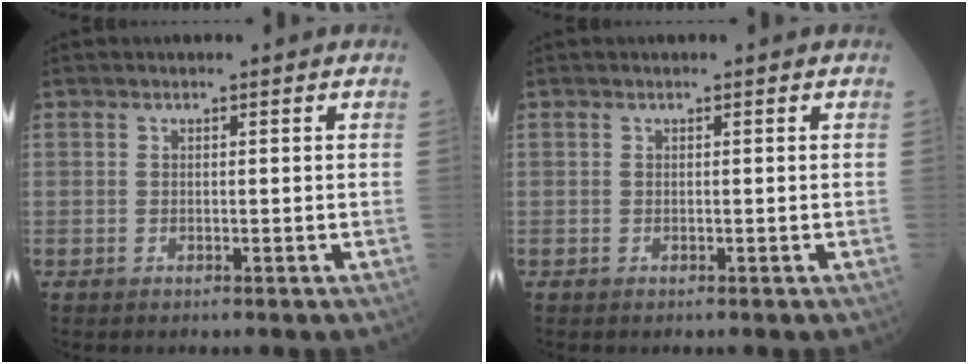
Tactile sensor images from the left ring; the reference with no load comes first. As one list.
[{"total": 0.0}]